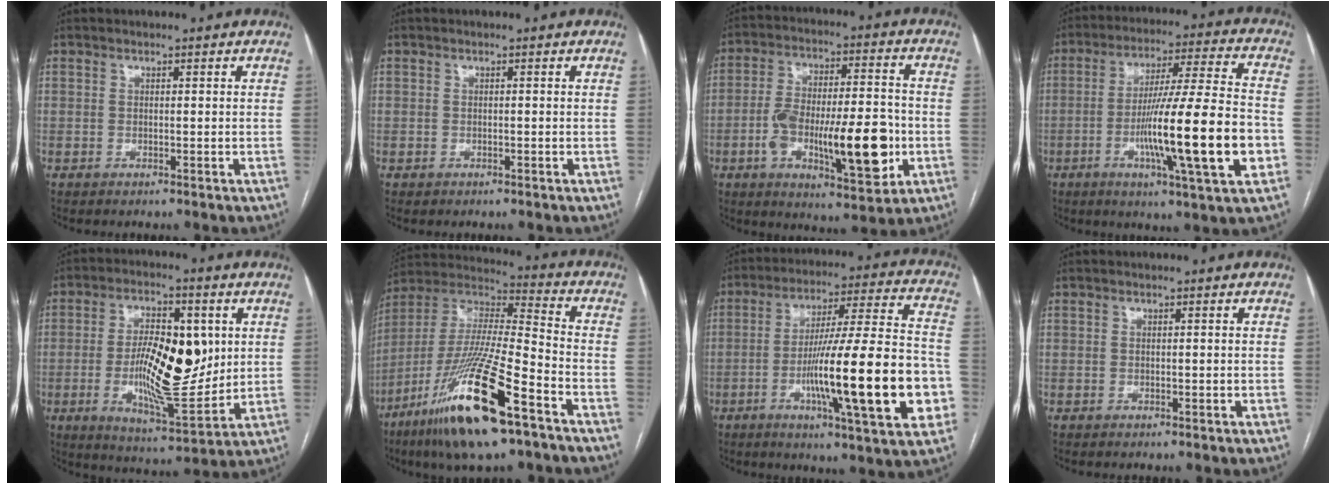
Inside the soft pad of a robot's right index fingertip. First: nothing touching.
{"total": 1.6, "force": [-0.5, 1.5, 0.4], "torque": [-0.008, 0.001, 0.002]}
{"total": 17.7, "force": [-4.4, 5.0, 16.4], "torque": [-0.275, 0.008, -0.065]}
{"total": 19.3, "force": [-4.9, 0.1, 18.7], "torque": [-0.295, -0.009, -0.080]}
{"total": 15.3, "force": [0.8, 5.0, 14.5], "torque": [-0.256, 0.000, 0.017]}
{"total": 23.0, "force": [-12.6, 2.6, 19.1], "torque": [-0.395, -0.049, -0.230]}
{"total": 23.3, "force": [-5.9, 1.7, 22.5], "torque": [-0.317, -0.002, -0.089]}
{"total": 0.0}